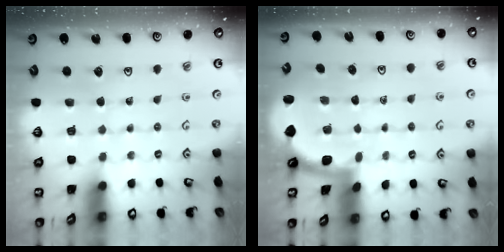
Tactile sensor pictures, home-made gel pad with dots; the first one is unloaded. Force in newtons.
{"total": 1.8, "press": 1.8, "slide": 0.1}